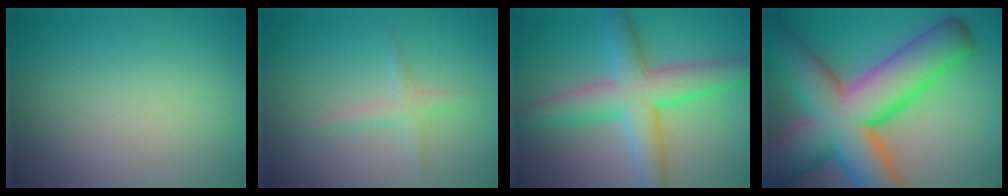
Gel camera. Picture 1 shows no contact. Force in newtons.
{"total": 1.3, "press": 1.3, "slide": 0.0}
{"total": 6.5, "press": 6.5, "slide": 0.3}
{"total": 14.8, "press": 14.8, "slide": 0.6}